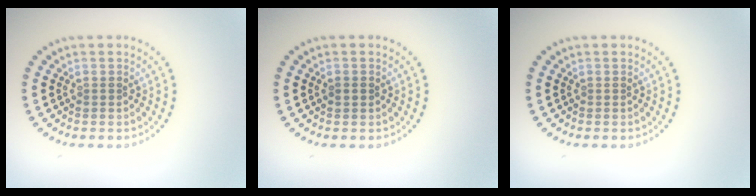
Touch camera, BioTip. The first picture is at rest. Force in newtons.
{"total": 1.1, "press": 1.1, "slide": 0.2}
{"total": 0.0}